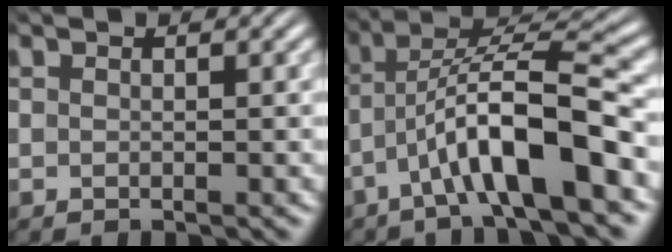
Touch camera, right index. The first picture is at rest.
{"total": 6.4, "force": [-0.3, 1.9, 6.1], "torque": [-0.104, -0.002, -0.005]}